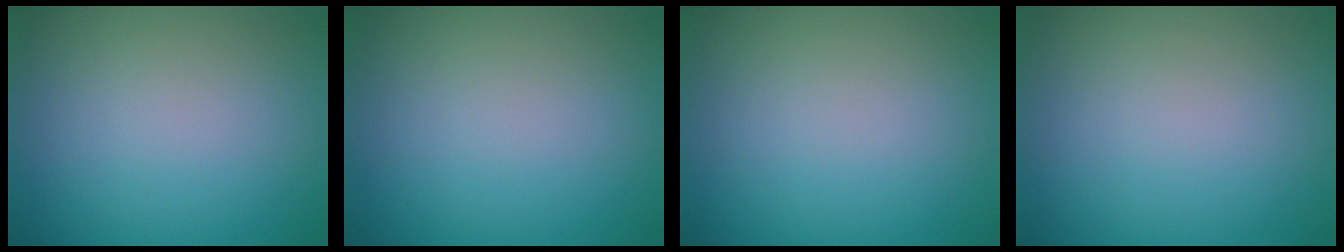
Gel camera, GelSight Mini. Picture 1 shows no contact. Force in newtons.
{"total": 0.0}
{"total": 0.0}
{"total": 0.0}